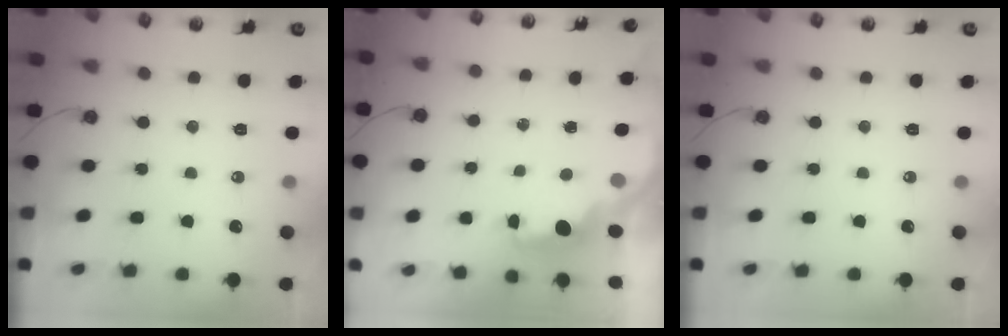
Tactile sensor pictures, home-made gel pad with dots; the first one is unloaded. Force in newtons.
{"total": 2.8, "press": 2.7, "slide": 0.9}
{"total": 0.0}